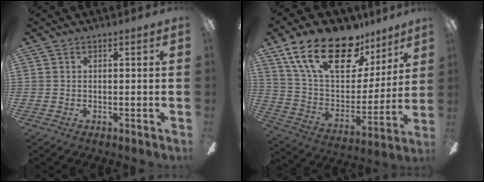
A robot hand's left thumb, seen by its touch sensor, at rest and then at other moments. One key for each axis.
{"total": 23.8, "fx": 15.6, "fy": 11.2, "fz": 14.0, "tx": -0.243, "ty": -0.087, "tz": 0.278}